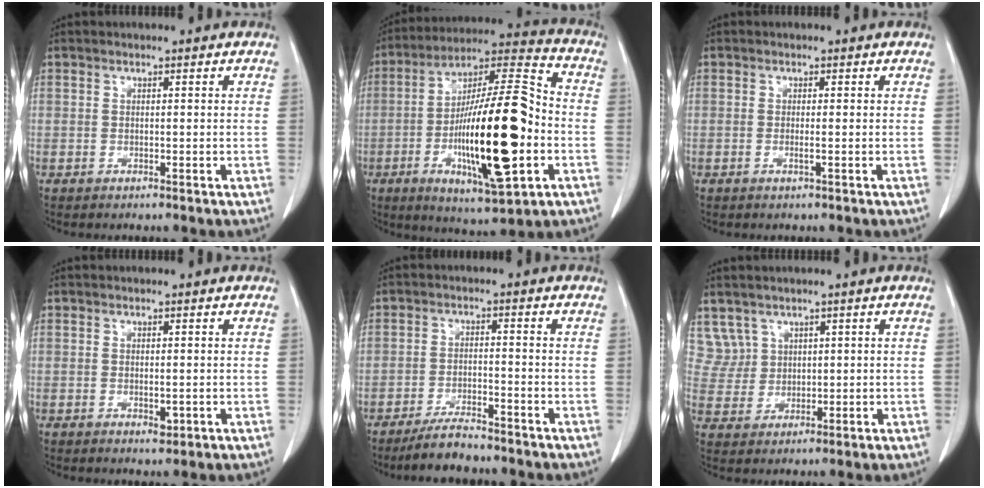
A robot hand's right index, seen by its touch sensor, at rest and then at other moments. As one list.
[{"total": 22.7, "force": [-4.9, 4.2, 21.8], "torque": [-0.381, 0.001, -0.075]}, {"total": 0.8, "force": [-0.2, -0.1, 0.7], "torque": [-0.013, 0.000, -0.002]}, {"total": 1.4, "force": [-0.3, 0.7, 1.2], "torque": [-0.017, -0.002, 0.002]}, {"total": 5.1, "force": [-4.6, 1.0, 2.1], "torque": [-0.038, -0.008, -0.082]}, {"total": 4.5, "force": [2.7, 3.6, -0.5], "torque": [0.020, 0.010, 0.060]}]